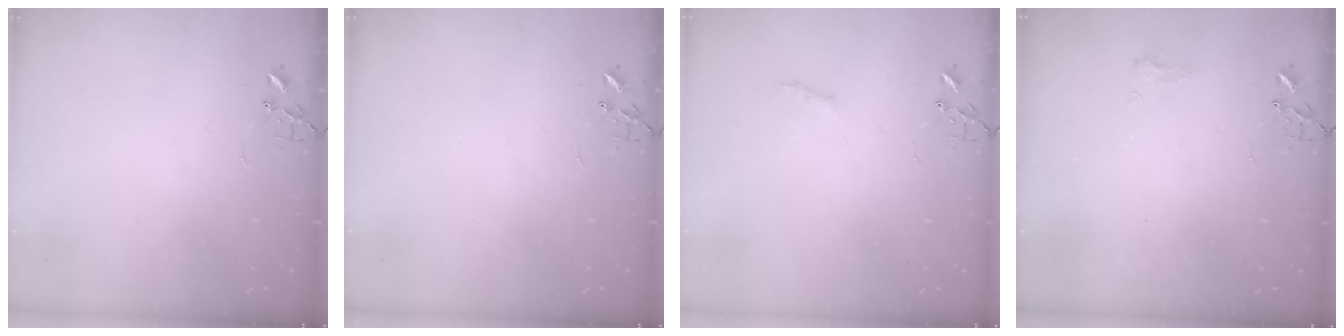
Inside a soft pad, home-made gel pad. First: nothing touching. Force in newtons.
{"total": 0.0}
{"total": 4.7, "press": 4.6, "slide": 0.6}
{"total": 7.5, "press": 7.4, "slide": 0.8}